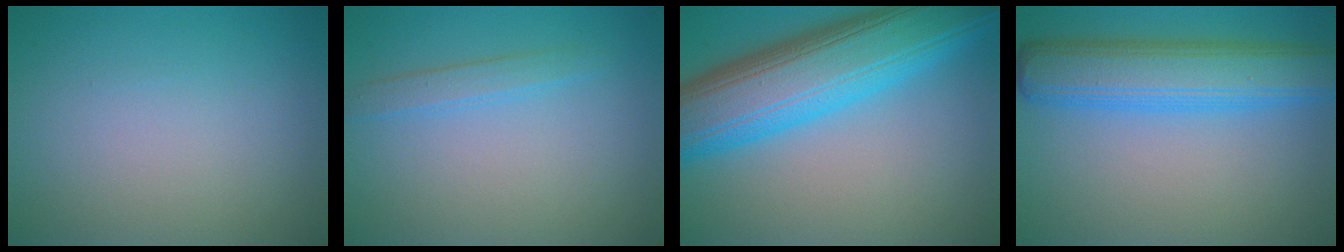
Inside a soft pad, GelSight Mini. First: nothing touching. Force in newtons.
{"total": 1.7, "press": 1.7, "slide": 0.1}
{"total": 12.1, "press": 12.1, "slide": 0.4}
{"total": 7.5, "press": 7.5, "slide": 0.1}